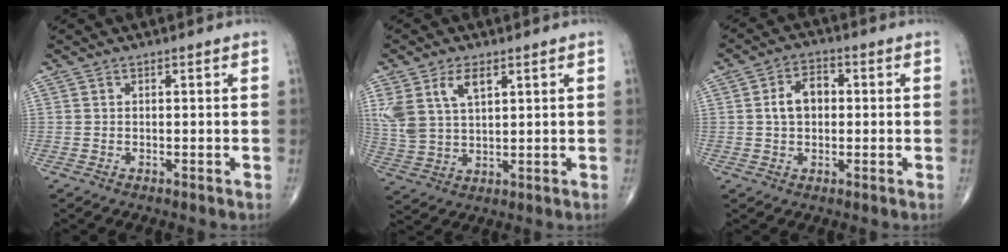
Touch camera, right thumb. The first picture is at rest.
{"total": 8.9, "force": [4.1, 4.8, 6.4], "torque": [-0.131, -0.006, 0.087]}
{"total": 6.1, "force": [0.4, 4.2, 4.4], "torque": [-0.069, 0.019, 0.001]}